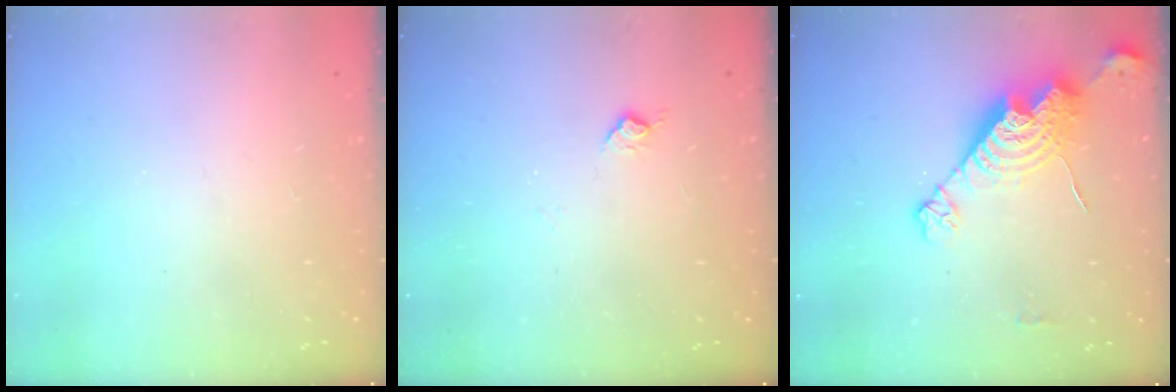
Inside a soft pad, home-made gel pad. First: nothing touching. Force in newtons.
{"total": 5.3, "press": 5.2, "slide": 0.8}
{"total": 15.9, "press": 15.8, "slide": 1.3}